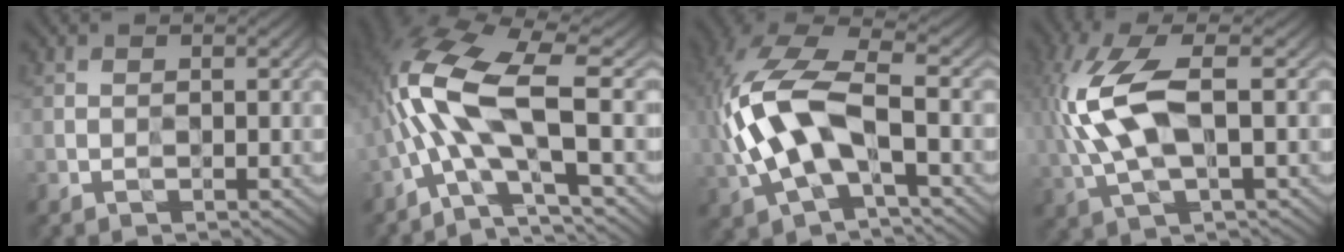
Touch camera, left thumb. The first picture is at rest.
{"total": 12.8, "force": [-0.4, 4.2, 12.1], "torque": [-0.258, 0.008, -0.015]}
{"total": 13.1, "force": [-0.1, 6.7, 11.3], "torque": [-0.272, 0.010, -0.009]}
{"total": 10.7, "force": [1.5, 4.5, 9.6], "torque": [-0.241, 0.006, 0.027]}